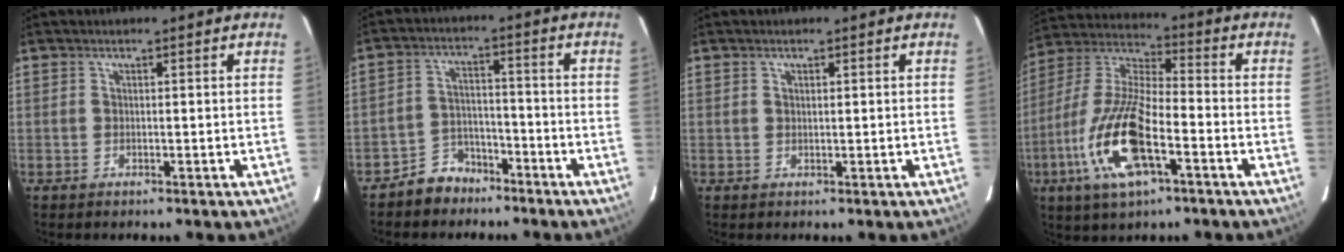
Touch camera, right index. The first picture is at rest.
{"total": 6.5, "force": [-5.0, 4.1, 0.8], "torque": [-0.030, 0.023, -0.081]}
{"total": 0.7, "force": [0.4, 0.4, 0.4], "torque": [-0.008, 0.002, 0.007]}
{"total": 17.9, "force": [-7.1, 5.9, 15.3], "torque": [-0.327, -0.016, -0.142]}